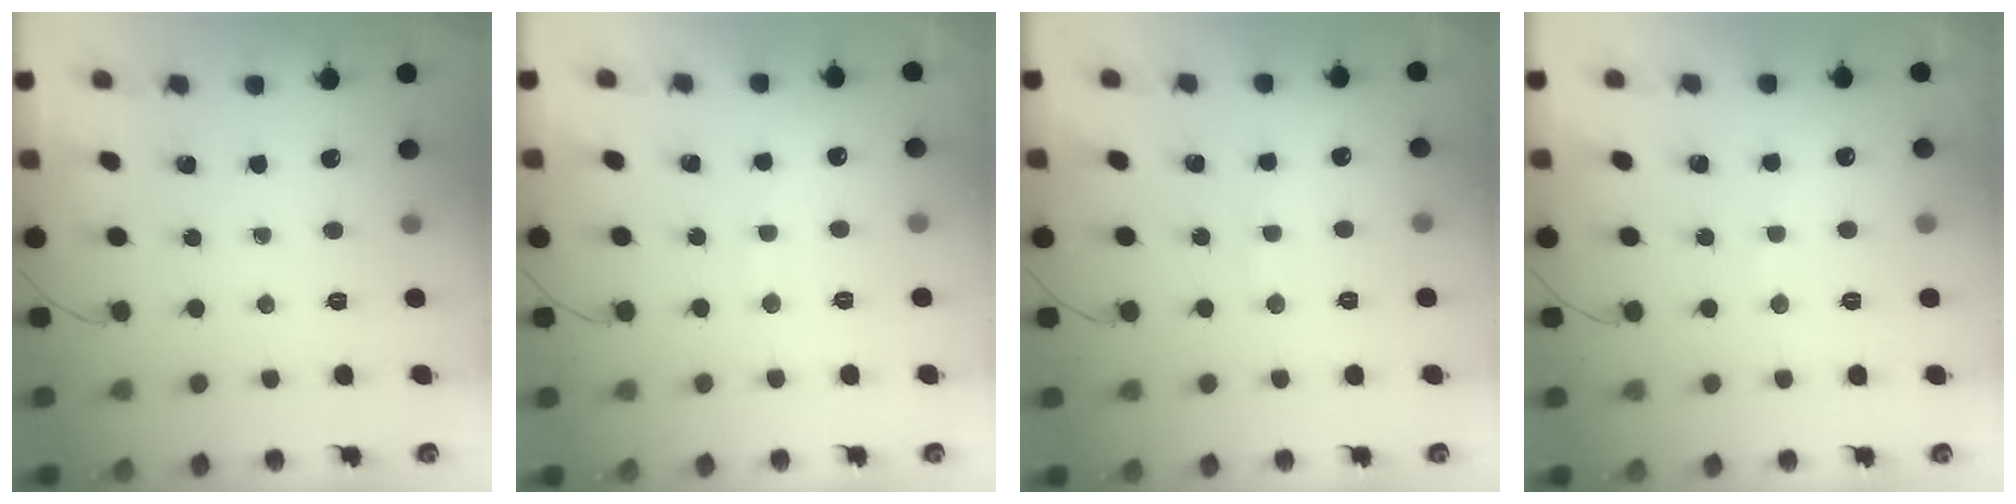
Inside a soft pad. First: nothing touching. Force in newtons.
{"total": 7.6, "press": 7.4, "slide": 1.5}
{"total": 6.7, "press": 6.6, "slide": 1.2}
{"total": 5.6, "press": 5.6, "slide": 0.9}